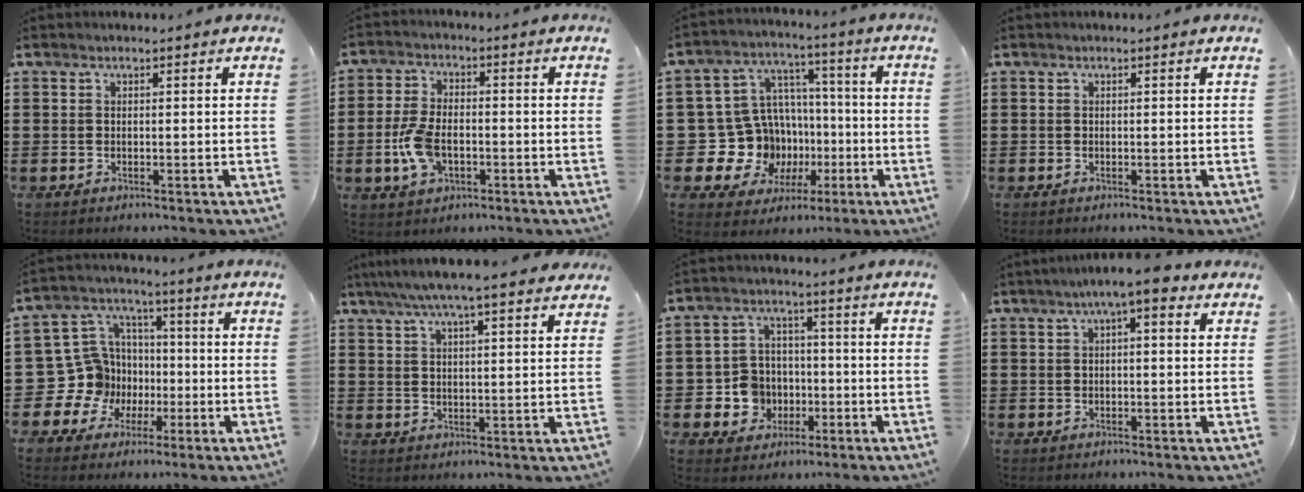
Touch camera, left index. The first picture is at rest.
{"total": 6.7, "force": [-1.6, 3.7, 5.4], "torque": [-0.134, -0.004, -0.035]}
{"total": 15.2, "force": [-3.3, 13.7, 5.7], "torque": [-0.161, -0.002, -0.029]}
{"total": 0.0}
{"total": 11.2, "force": [-2.5, 10.7, 2.4], "torque": [-0.120, 0.002, -0.040]}
{"total": 6.0, "force": [5.0, 0.1, 3.3], "torque": [-0.077, -0.011, 0.087]}
{"total": 7.0, "force": [-1.3, 6.6, 2.0], "torque": [-0.071, 0.016, -0.021]}
{"total": 4.9, "force": [2.6, 0.8, 4.1], "torque": [-0.074, 0.004, 0.042]}